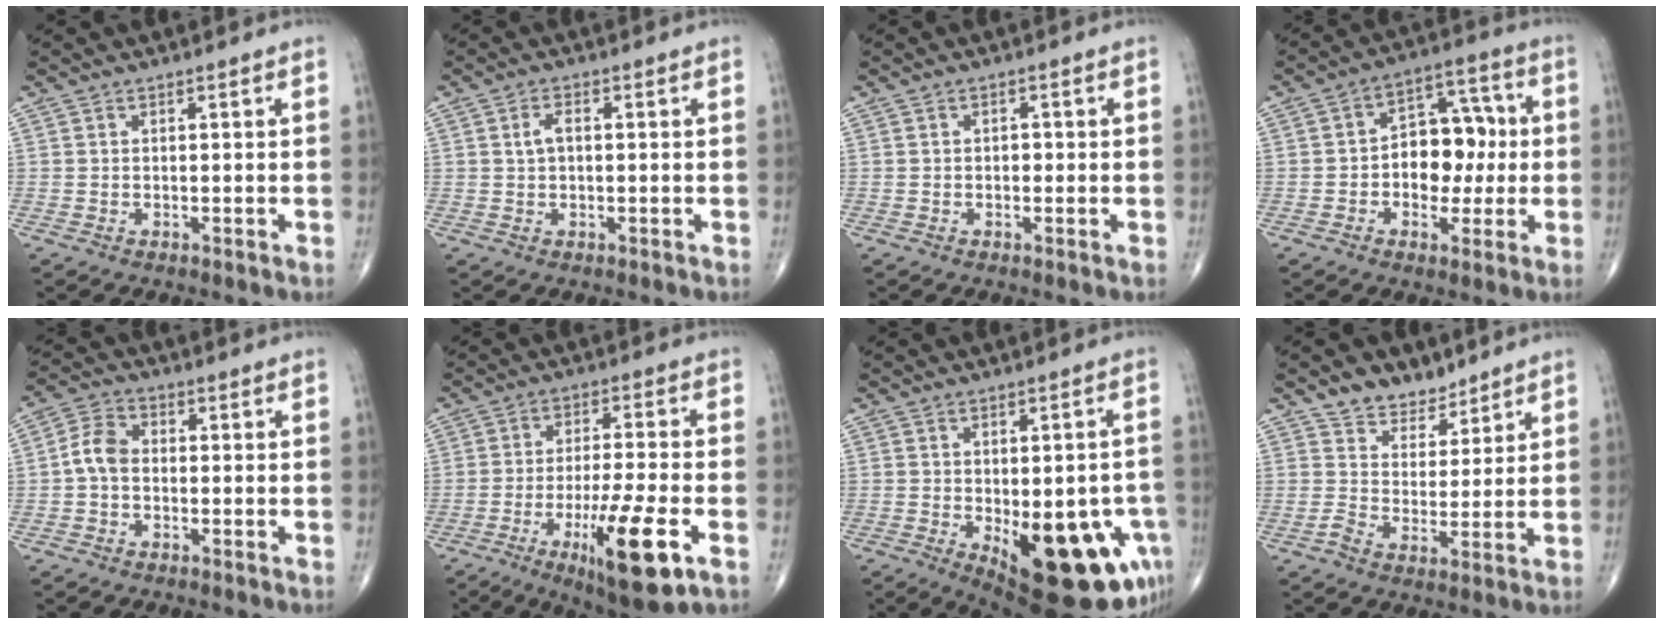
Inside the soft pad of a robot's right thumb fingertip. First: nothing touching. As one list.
[{"total": 2.6, "force": [0.3, 1.4, 2.2], "torque": [-0.044, 0.009, 0.005]}, {"total": 1.3, "force": [-0.1, 0.9, 0.9], "torque": [-0.009, 0.002, -0.003]}, {"total": 11.9, "force": [-0.5, 8.0, 8.8], "torque": [-0.080, 0.035, -0.011]}, {"total": 5.3, "force": [-0.6, 3.7, 3.7], "torque": [-0.067, 0.017, -0.024]}, {"total": 15.2, "force": [-6.1, 2.7, 13.7], "torque": [-0.237, 0.001, -0.093]}, {"total": 22.4, "force": [-8.0, 9.4, 18.7], "torque": [-0.175, 0.000, -0.083]}, {"total": 6.6, "force": [4.8, 4.1, 1.8], "torque": [0.001, -0.029, 0.083]}]